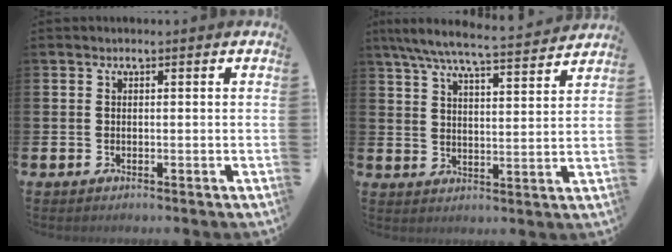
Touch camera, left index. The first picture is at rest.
{"total": 7.7, "force": [7.1, 0.5, 2.9], "torque": [-0.072, -0.048, 0.122]}